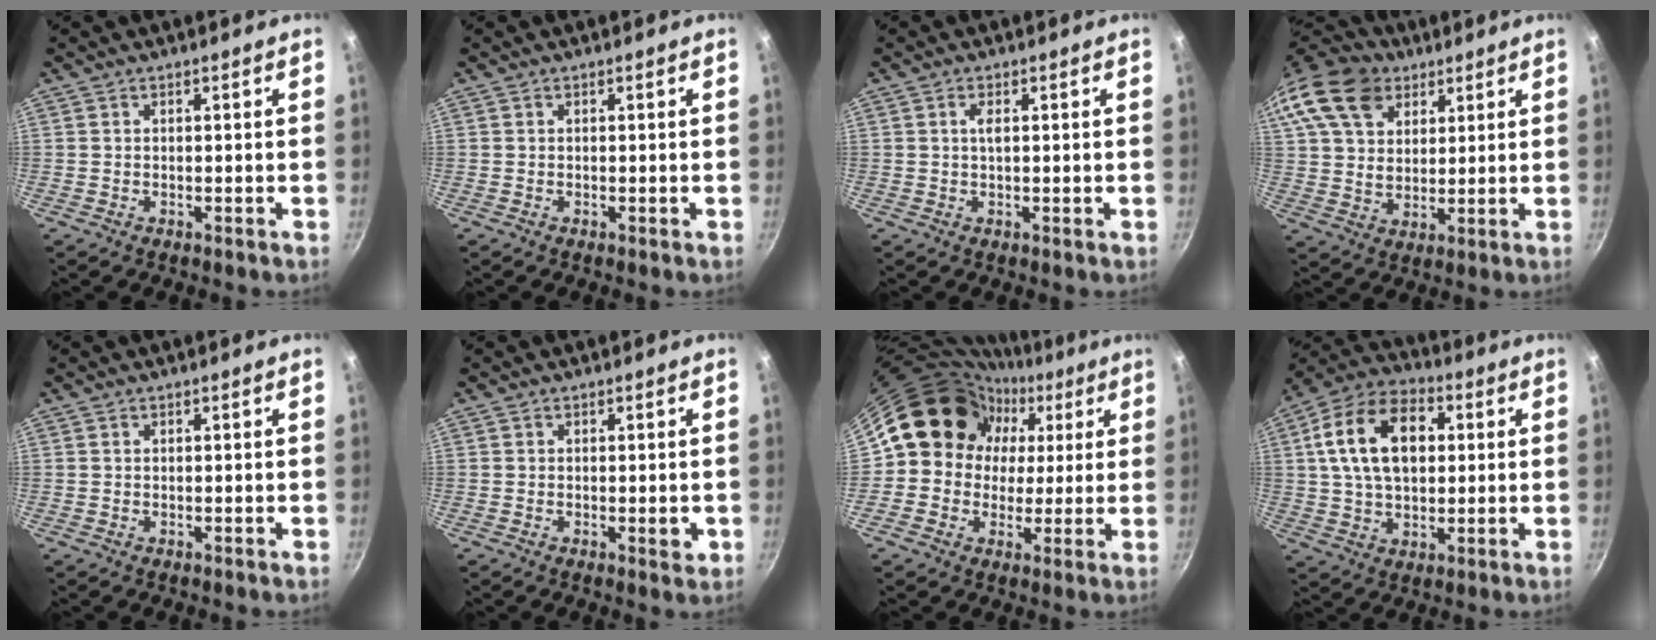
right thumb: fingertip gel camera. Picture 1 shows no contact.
{"total": 0.0}
{"total": 1.7, "force": [0.4, 0.6, 1.6], "torque": [-0.030, 0.001, 0.006]}
{"total": 20.0, "force": [11.0, 13.6, 9.7], "torque": [-0.197, 0.004, 0.199]}
{"total": 0.0}
{"total": 2.2, "force": [-0.3, 1.0, 1.9], "torque": [-0.022, -0.001, -0.004]}
{"total": 14.3, "force": [3.4, 12.9, 5.4], "torque": [-0.043, 0.022, 0.042]}
{"total": 17.0, "force": [3.4, 11.1, 12.4], "torque": [-0.192, 0.017, 0.046]}